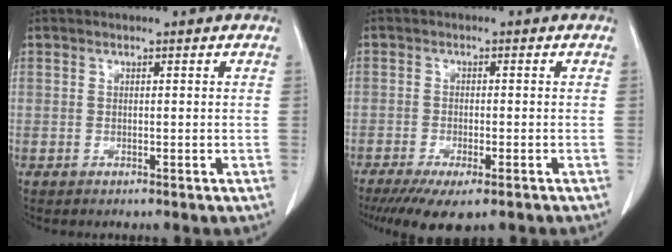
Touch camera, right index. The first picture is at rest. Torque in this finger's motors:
{"motor_torque": [1.10, -1.04, 0.51, 0.10]}